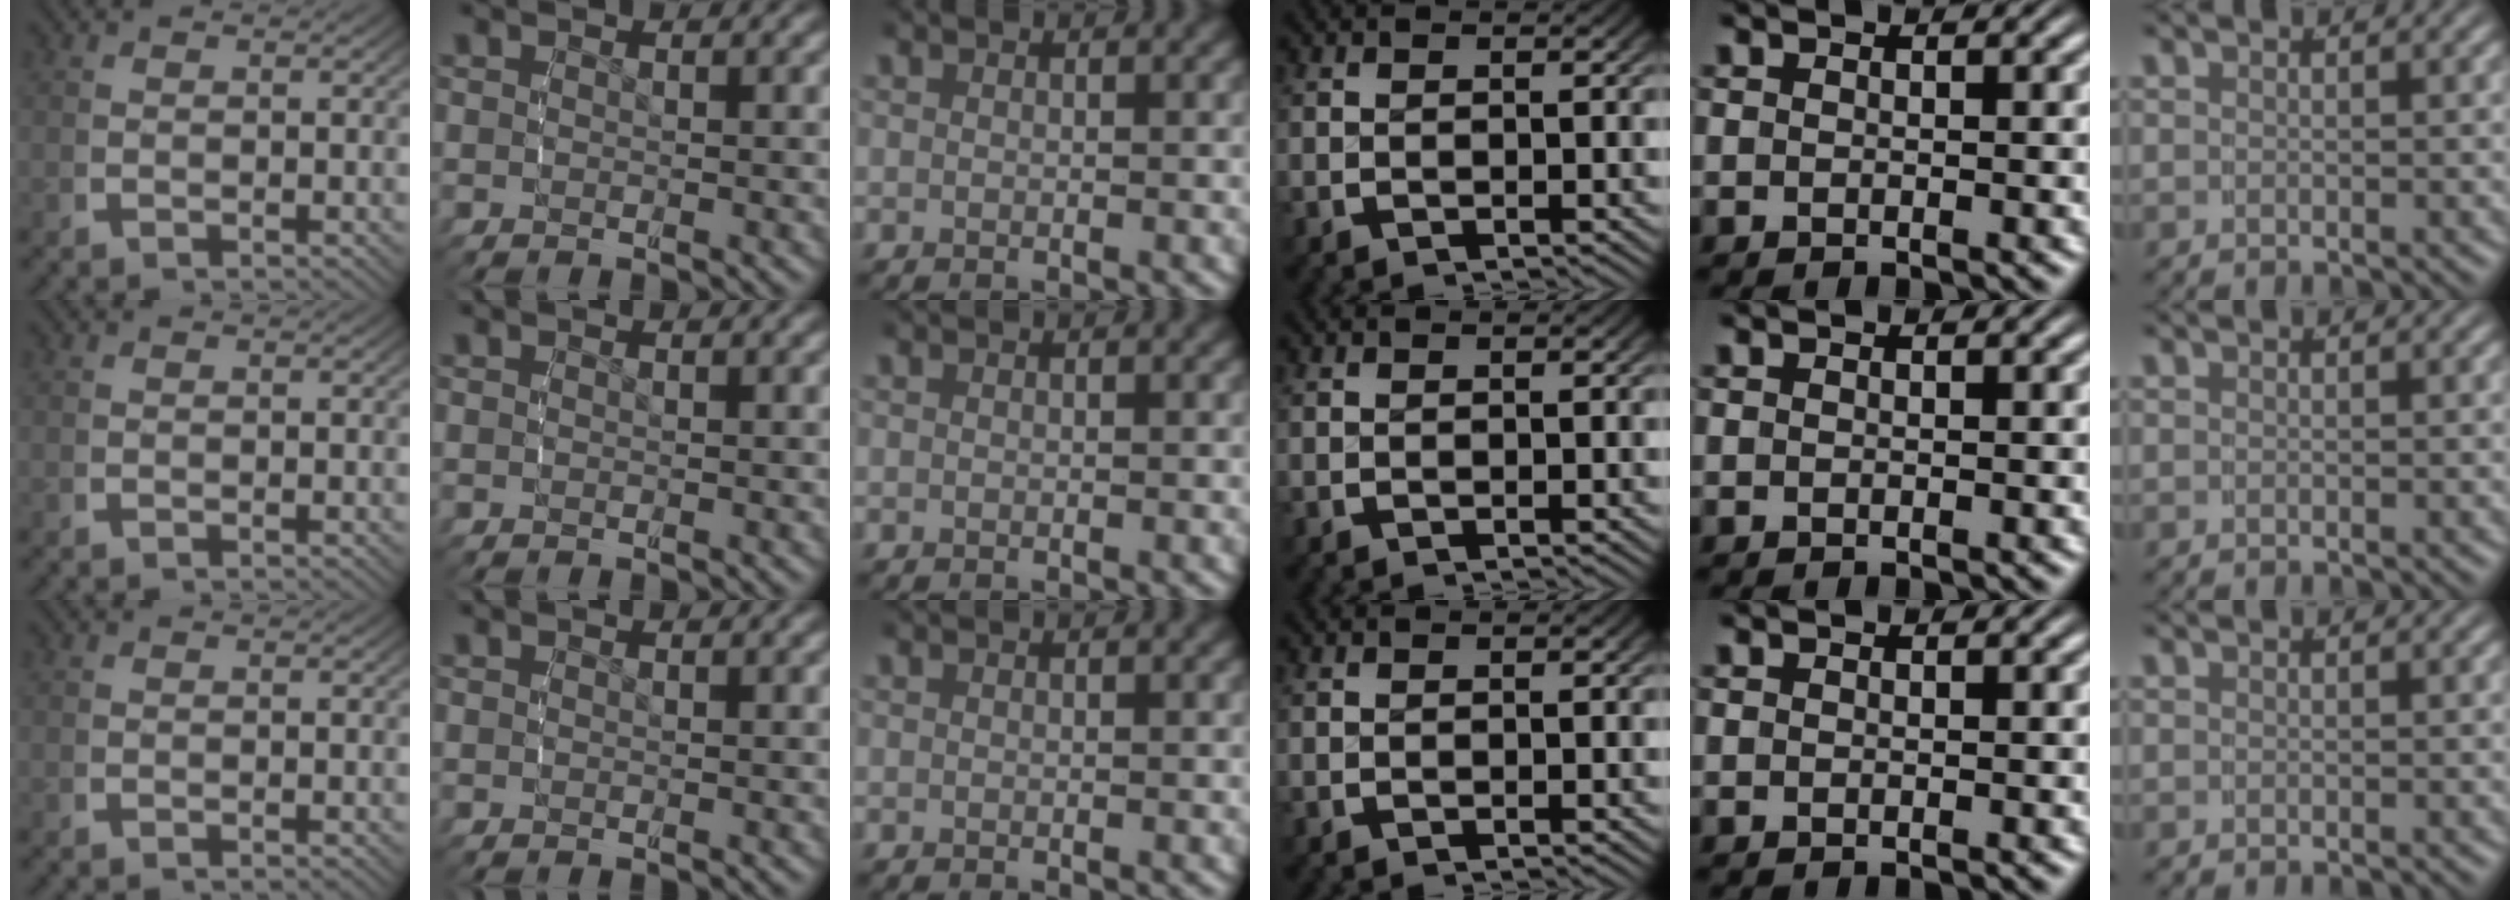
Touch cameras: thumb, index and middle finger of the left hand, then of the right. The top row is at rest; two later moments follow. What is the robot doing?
{"motion": "reach", "object": "coat"}